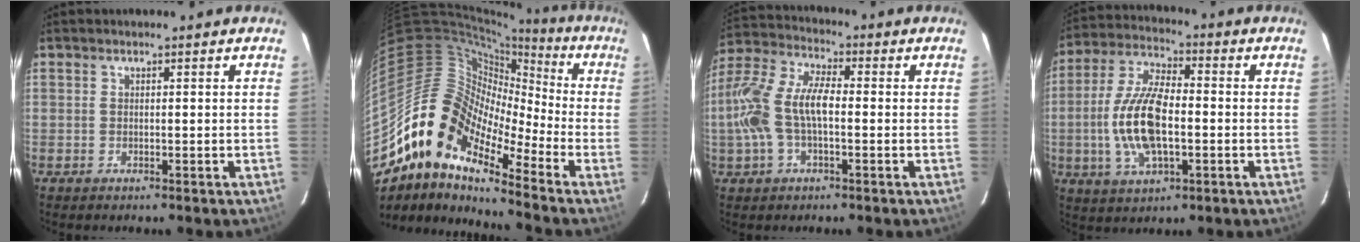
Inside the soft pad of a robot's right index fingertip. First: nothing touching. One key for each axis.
{"total": 14.7, "fx": -9.7, "fy": 6.0, "fz": 9.4, "tx": -0.139, "ty": 0.004, "tz": -0.203}
{"total": 13.5, "fx": -1.7, "fy": 6.2, "fz": 11.9, "tx": -0.256, "ty": 0.014, "tz": -0.038}
{"total": 14.2, "fx": -2.3, "fy": 6.0, "fz": 12.7, "tx": -0.267, "ty": 0.003, "tz": -0.044}